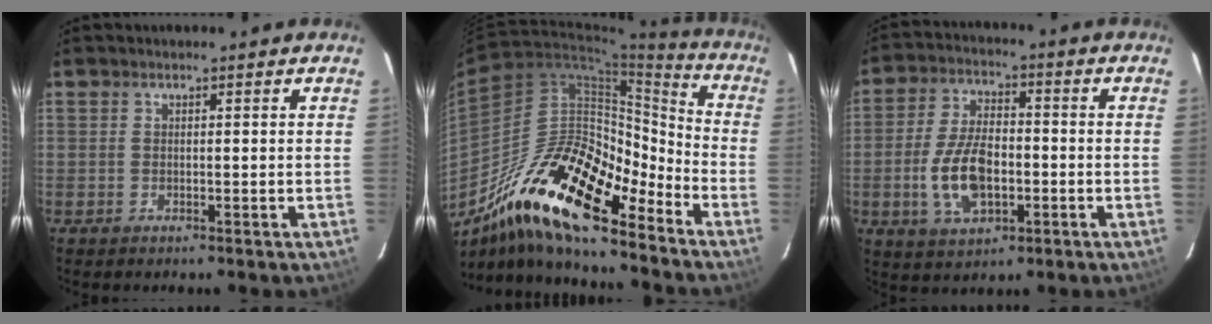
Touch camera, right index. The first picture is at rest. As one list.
[{"total": 21.9, "force": [-15.7, 6.1, 14.0], "torque": [-0.236, -0.008, -0.294]}, {"total": 12.1, "force": [-2.9, 6.6, 9.7], "torque": [-0.197, 0.004, -0.045]}]